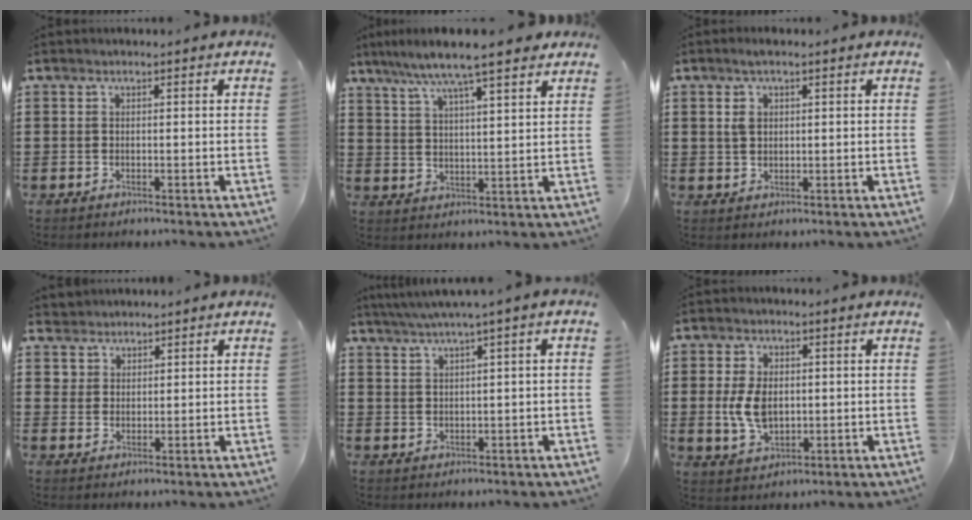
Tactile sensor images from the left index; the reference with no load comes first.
{"total": 7.7, "force": [6.2, 0.4, 4.5], "torque": [-0.108, -0.019, 0.107]}
{"total": 2.6, "force": [1.0, 1.4, 1.9], "torque": [-0.042, 0.008, 0.017]}
{"total": 2.9, "force": [2.2, 1.8, -0.3], "torque": [-0.006, 0.007, 0.044]}
{"total": 2.6, "force": [1.2, -0.5, 2.2], "torque": [-0.041, -0.003, 0.021]}
{"total": 6.4, "force": [0.2, 4.1, 4.9], "torque": [-0.126, 0.002, -0.004]}